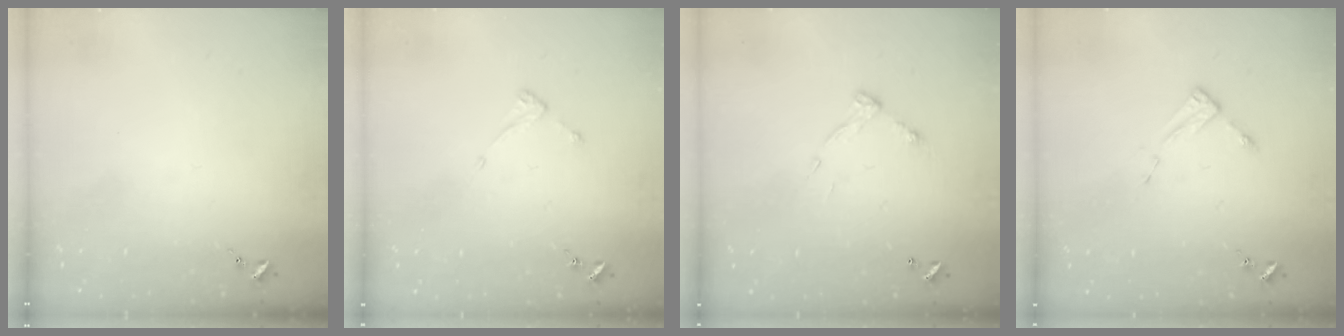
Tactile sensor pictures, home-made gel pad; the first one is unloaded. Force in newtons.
{"total": 3.6, "press": 3.6, "slide": 0.2}
{"total": 6.8, "press": 6.8, "slide": 0.2}
{"total": 3.8, "press": 3.8, "slide": 0.3}